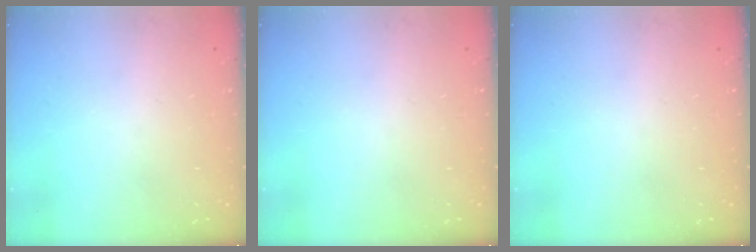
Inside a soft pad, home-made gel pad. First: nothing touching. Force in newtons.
{"total": 0.0}
{"total": 0.0}